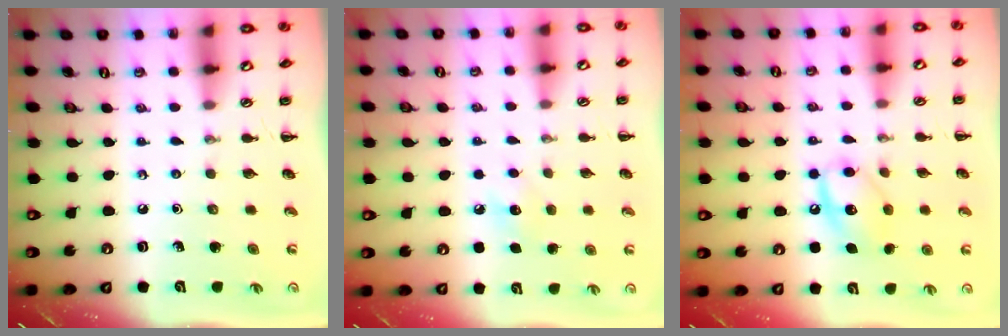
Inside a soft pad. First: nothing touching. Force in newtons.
{"total": 7.8, "press": 7.5, "slide": 2.1}
{"total": 11.4, "press": 11.3, "slide": 1.6}